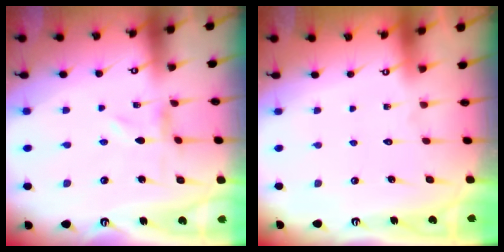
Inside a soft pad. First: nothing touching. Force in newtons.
{"total": 1.7, "press": 1.7, "slide": 0.1}